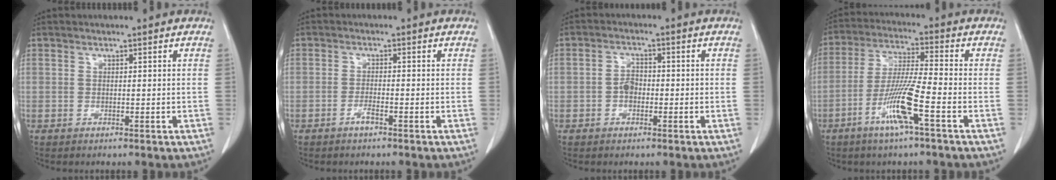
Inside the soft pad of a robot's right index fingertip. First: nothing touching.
{"total": 1.6, "force": [-1.1, 0.1, 1.2], "torque": [-0.024, 0.001, -0.020]}
{"total": 2.6, "force": [-0.8, 1.7, 1.8], "torque": [-0.033, 0.010, -0.016]}
{"total": 10.1, "force": [-4.5, -0.3, 9.0], "torque": [-0.180, -0.010, -0.090]}